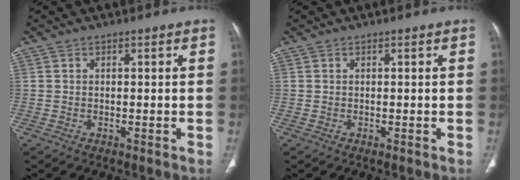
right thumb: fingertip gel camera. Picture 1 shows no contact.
{"total": 0.0}